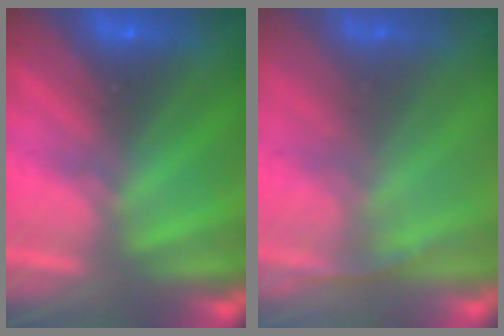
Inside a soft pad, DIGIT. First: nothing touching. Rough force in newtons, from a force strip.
{"total": 1.2}